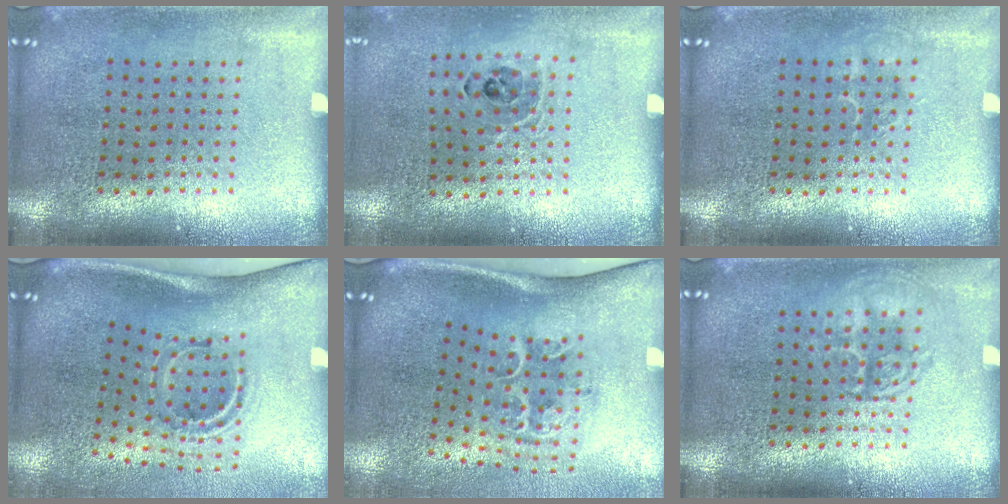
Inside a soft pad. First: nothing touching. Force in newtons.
{"total": 0.8, "press": 0.8, "slide": 0.1}
{"total": 0.9, "press": 0.9, "slide": 0.3}
{"total": 2.2, "press": 1.2, "slide": 1.8}
{"total": 2.3, "press": 1.3, "slide": 1.9}
{"total": 1.3, "press": 1.3, "slide": 0.2}